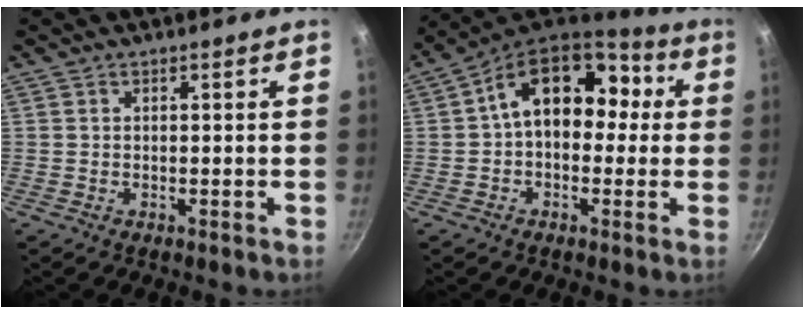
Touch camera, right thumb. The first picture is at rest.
{"total": 16.4, "force": [1.9, 10.8, 12.1], "torque": [-0.135, 0.051, 0.015]}